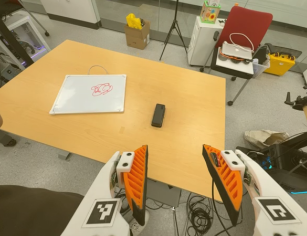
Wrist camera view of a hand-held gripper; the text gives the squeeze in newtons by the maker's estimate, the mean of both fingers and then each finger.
{"total": 0.0}